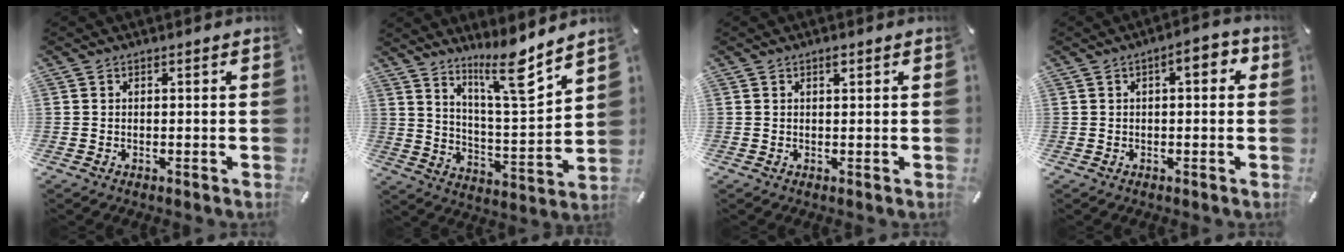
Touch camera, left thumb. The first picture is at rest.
{"total": 13.8, "force": [10.9, 2.0, 8.4], "torque": [-0.147, -0.072, 0.180]}
{"total": 1.1, "force": [0.5, 0.4, 0.9], "torque": [-0.019, 0.003, 0.008]}
{"total": 5.2, "force": [1.0, 2.2, 4.6], "torque": [-0.057, 0.002, 0.009]}